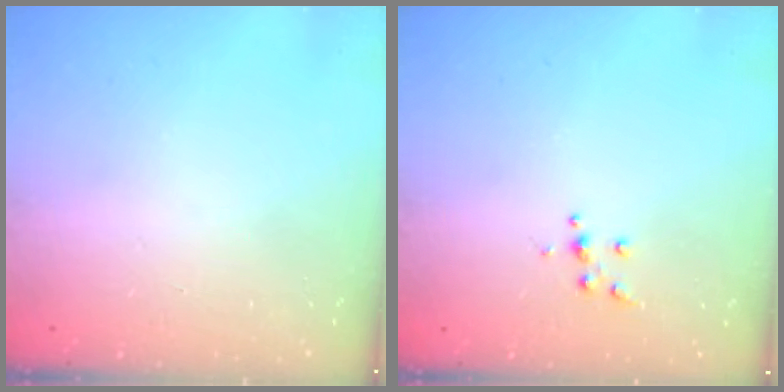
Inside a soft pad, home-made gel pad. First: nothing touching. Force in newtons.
{"total": 4.8, "press": 4.8, "slide": 0.6}